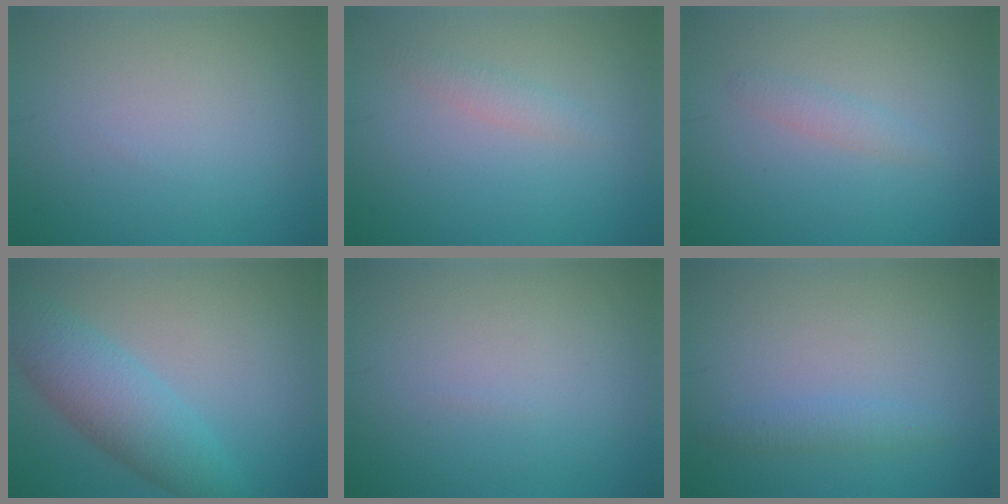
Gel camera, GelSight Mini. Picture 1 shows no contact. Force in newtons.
{"total": 1.3, "press": 1.3, "slide": 0.0}
{"total": 1.3, "press": 1.3, "slide": 0.0}
{"total": 5.7, "press": 5.7, "slide": 0.1}
{"total": 0.0}
{"total": 1.4, "press": 1.4, "slide": 0.1}